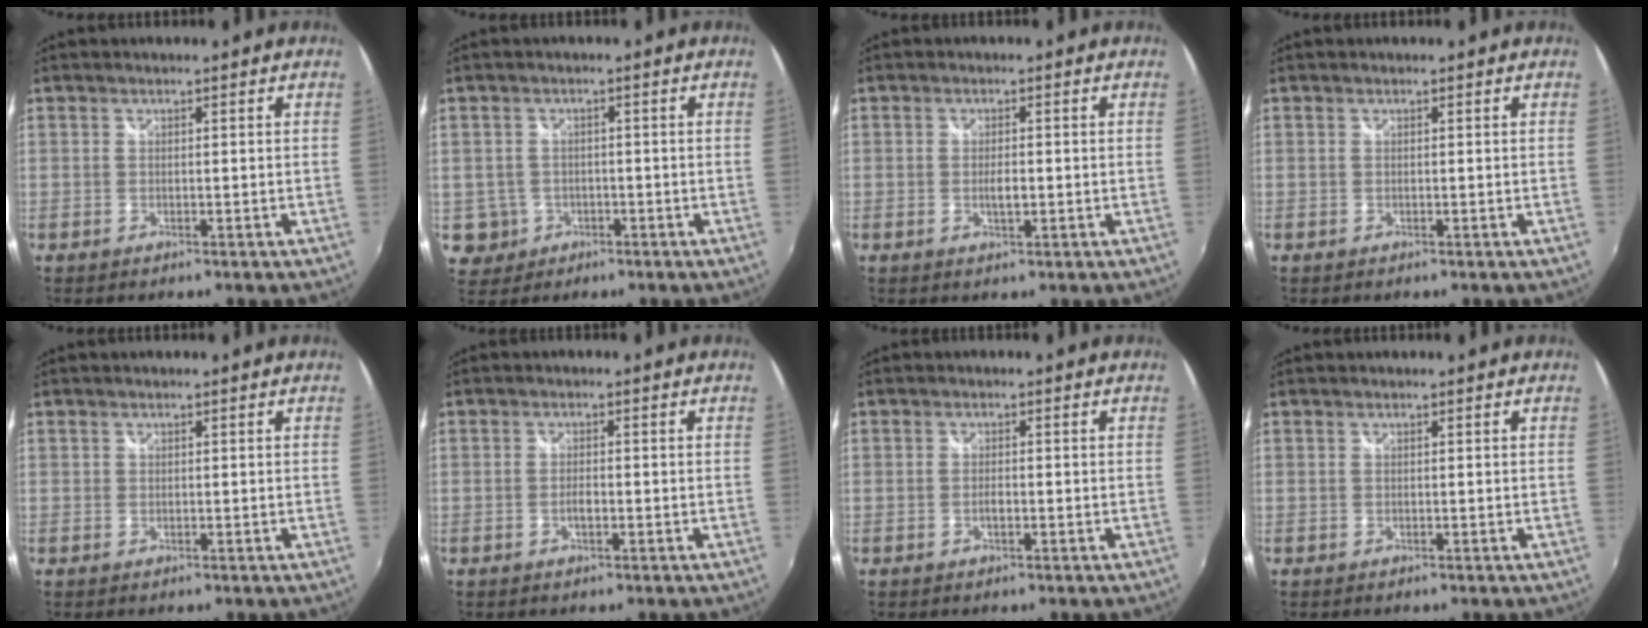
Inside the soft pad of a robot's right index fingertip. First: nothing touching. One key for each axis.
{"total": 5.0, "fx": -1.2, "fy": 4.8, "fz": 0.5, "tx": -0.022, "ty": 0.010, "tz": -0.010}
{"total": 2.3, "fx": -0.4, "fy": 0.8, "fz": 2.1, "tx": -0.036, "ty": -0.002, "tz": -0.007}
{"total": 0.0}
{"total": 0.0}
{"total": 1.8, "fx": -0.7, "fy": 0.6, "fz": 1.5, "tx": -0.031, "ty": 0.000, "tz": -0.014}
{"total": 1.4, "fx": -0.6, "fy": 0.5, "fz": 1.2, "tx": -0.024, "ty": 0.000, "tz": -0.011}
{"total": 0.0}